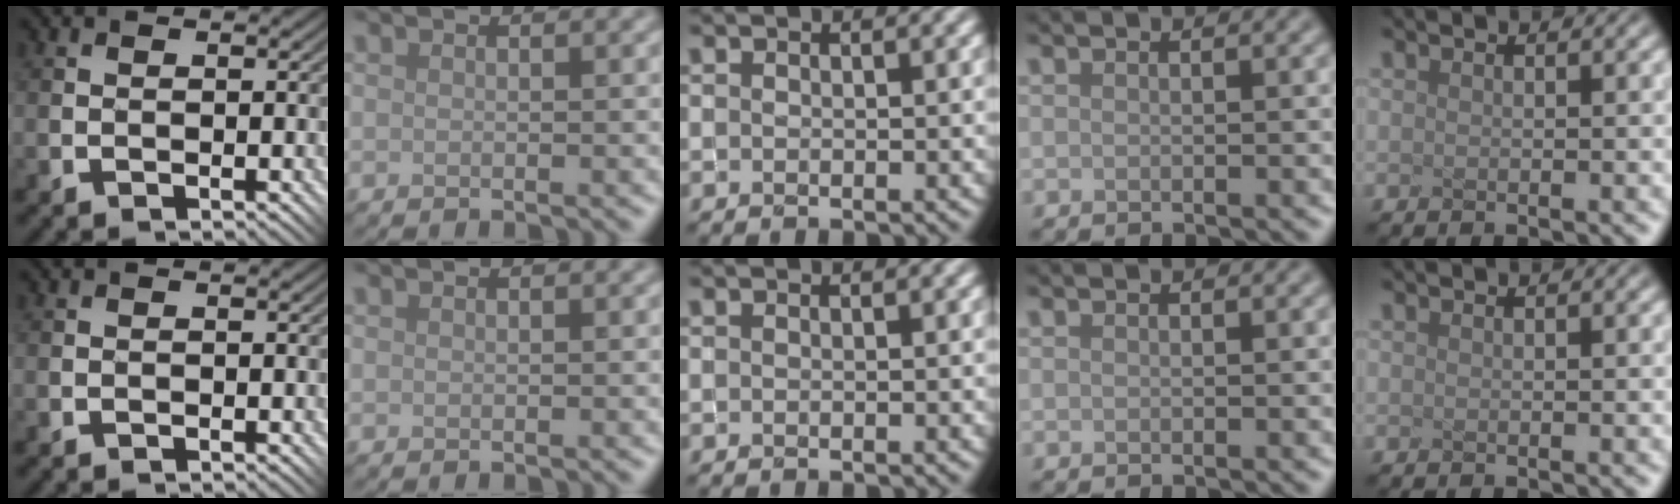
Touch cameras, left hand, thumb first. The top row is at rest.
{}